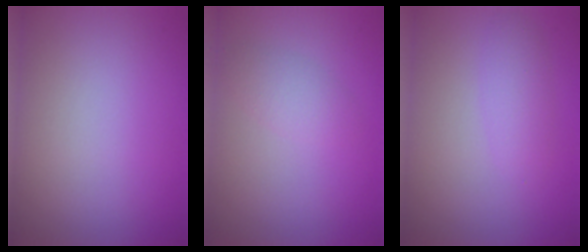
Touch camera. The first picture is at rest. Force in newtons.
{"total": 1.7, "press": 1.7, "slide": 0.0}
{"total": 1.8, "press": 1.8, "slide": 0.0}